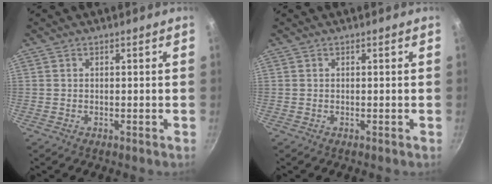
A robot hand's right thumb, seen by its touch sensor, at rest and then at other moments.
{"total": 0.0}